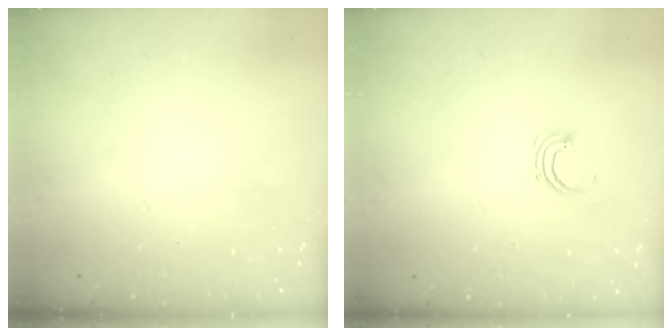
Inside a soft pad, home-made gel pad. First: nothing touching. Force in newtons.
{"total": 2.5, "press": 2.5, "slide": 0.1}